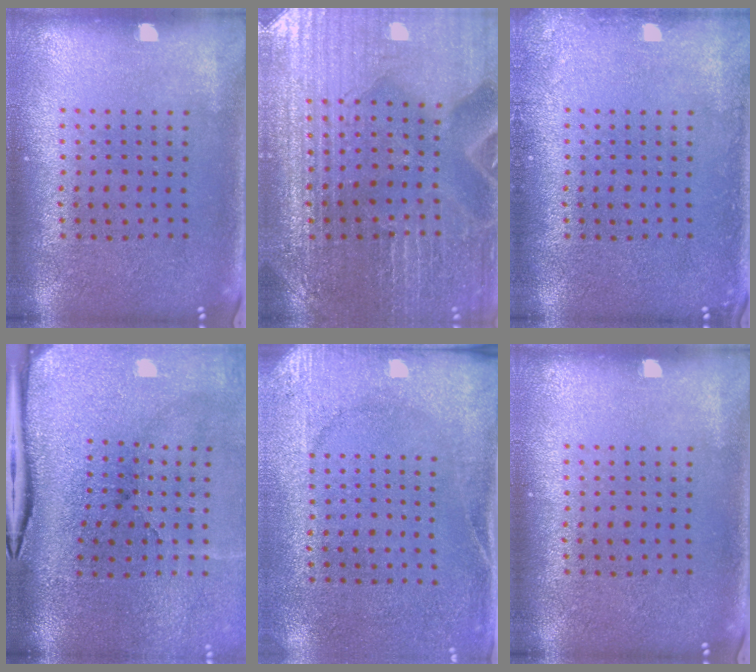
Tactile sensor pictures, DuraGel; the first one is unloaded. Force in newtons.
{"total": 2.9, "press": 2.8, "slide": 0.3}
{"total": 1.1, "press": 1.1, "slide": 0.1}
{"total": 5.3, "press": 4.2, "slide": 3.2}
{"total": 2.7, "press": 2.2, "slide": 1.5}
{"total": 0.0}